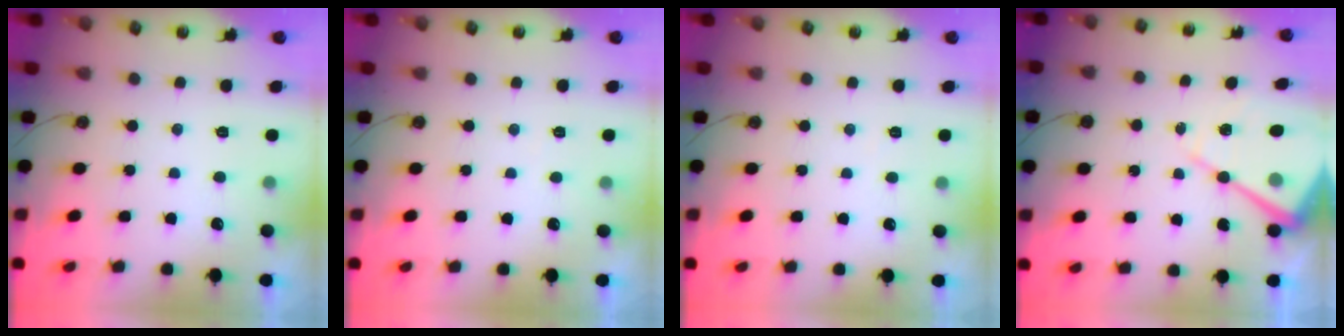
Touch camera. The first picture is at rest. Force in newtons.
{"total": 2.7, "press": 2.7, "slide": 0.5}
{"total": 2.1, "press": 2.1, "slide": 0.5}
{"total": 12.5, "press": 12.4, "slide": 1.0}